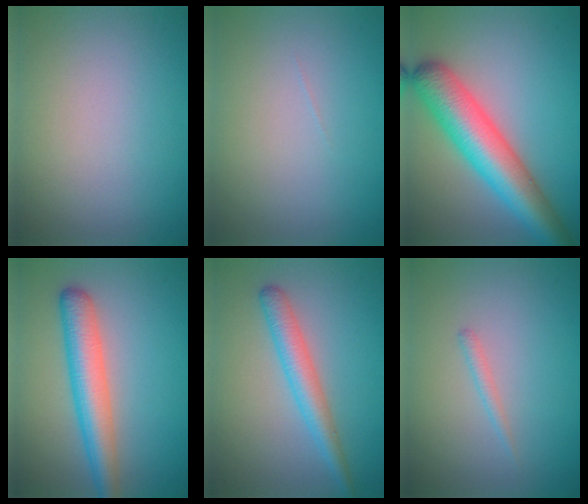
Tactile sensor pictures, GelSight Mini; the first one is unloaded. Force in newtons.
{"total": 0.0}
{"total": 8.5, "press": 8.5, "slide": 0.3}
{"total": 5.3, "press": 5.3, "slide": 0.2}
{"total": 3.3, "press": 3.3, "slide": 0.1}
{"total": 0.8, "press": 0.8, "slide": 0.1}